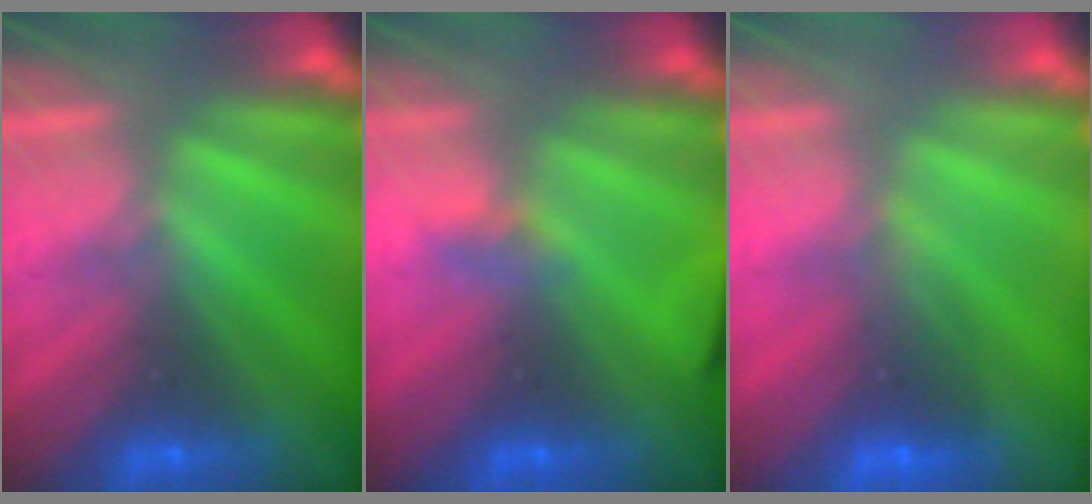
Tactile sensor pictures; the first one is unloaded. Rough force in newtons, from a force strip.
{"total": 3.1}
{"total": 1.6}